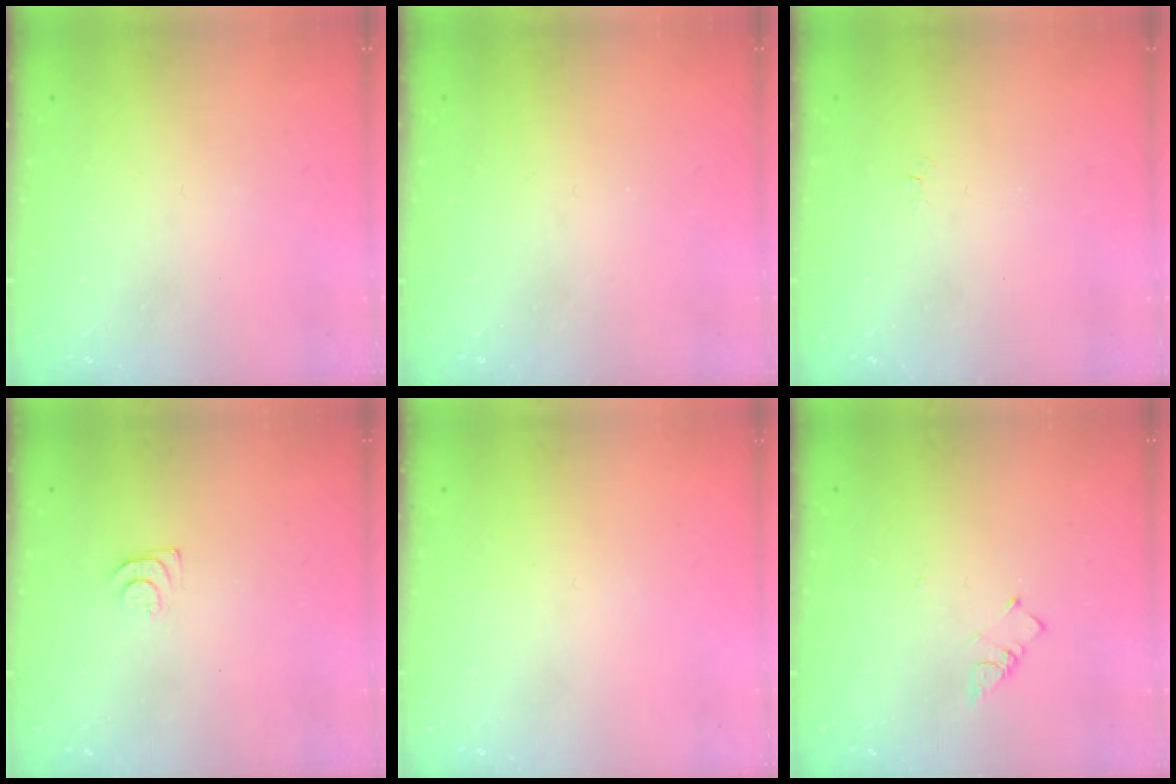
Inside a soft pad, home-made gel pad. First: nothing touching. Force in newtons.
{"total": 2.2, "press": 2.1, "slide": 0.4}
{"total": 2.5, "press": 2.5, "slide": 0.3}
{"total": 4.6, "press": 4.6, "slide": 0.7}
{"total": 0.0}
{"total": 2.6, "press": 2.6, "slide": 0.5}